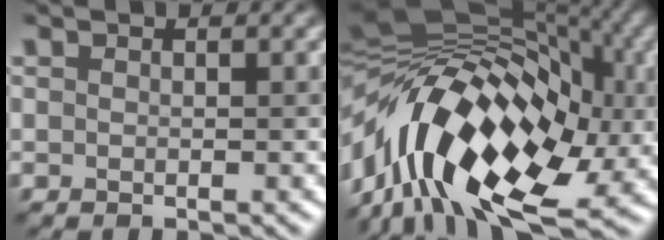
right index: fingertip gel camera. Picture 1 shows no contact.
{"total": 16.2, "force": [-2.3, 10.0, 12.6], "torque": [-0.223, 0.034, -0.059]}